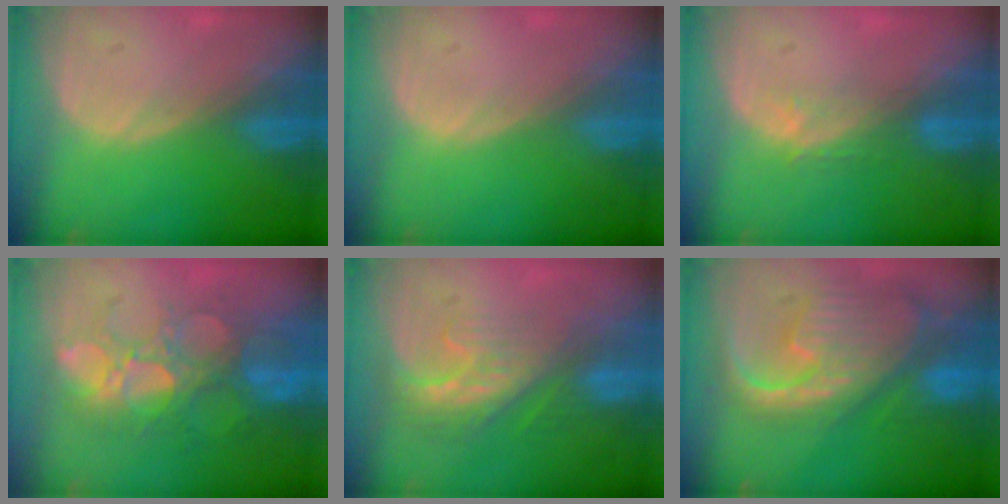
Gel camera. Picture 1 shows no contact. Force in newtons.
{"total": 0.0}
{"total": 2.9, "press": 2.4, "slide": 1.7}
{"total": 10.7, "press": 9.4, "slide": 5.1}
{"total": 8.7, "press": 7.4, "slide": 4.6}
{"total": 12.5, "press": 10.7, "slide": 6.5}